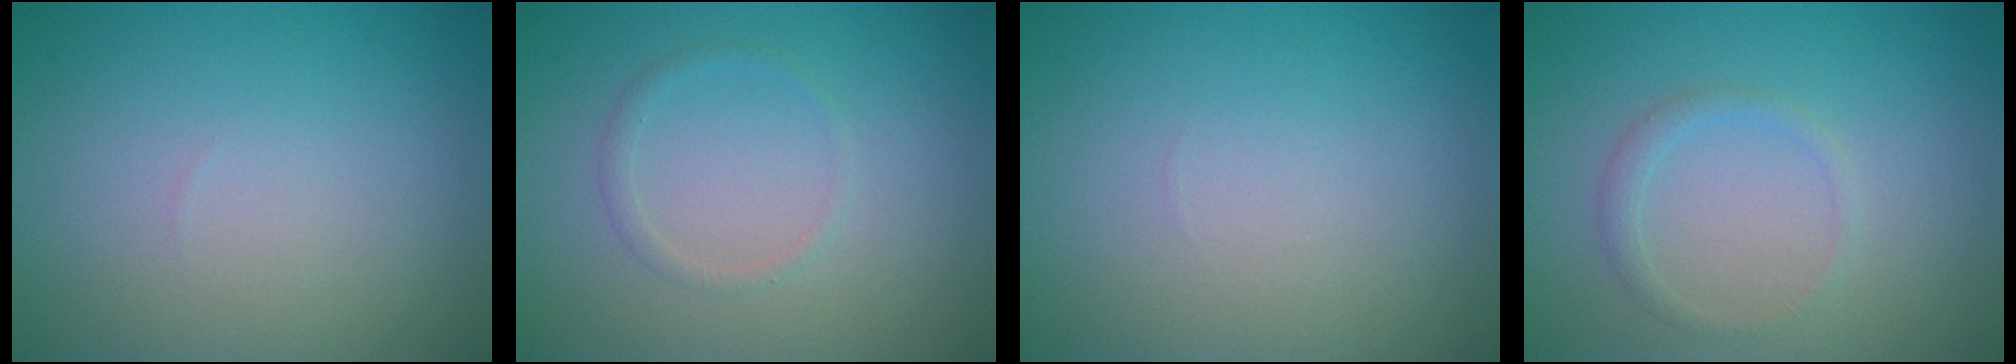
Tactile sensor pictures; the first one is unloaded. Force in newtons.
{"total": 0.9, "press": 0.9, "slide": 0.1}
{"total": 0.0}
{"total": 1.2, "press": 1.1, "slide": 0.1}